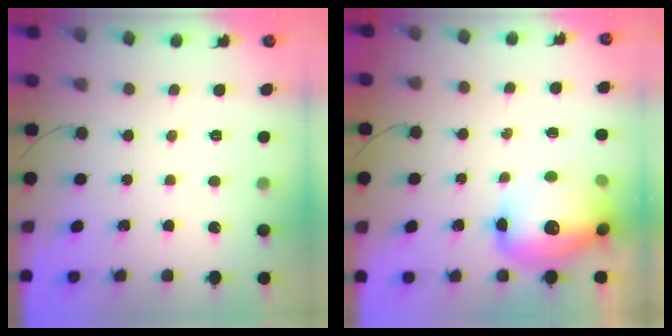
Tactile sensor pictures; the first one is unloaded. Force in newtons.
{"total": 16.7, "press": 16.2, "slide": 3.7}